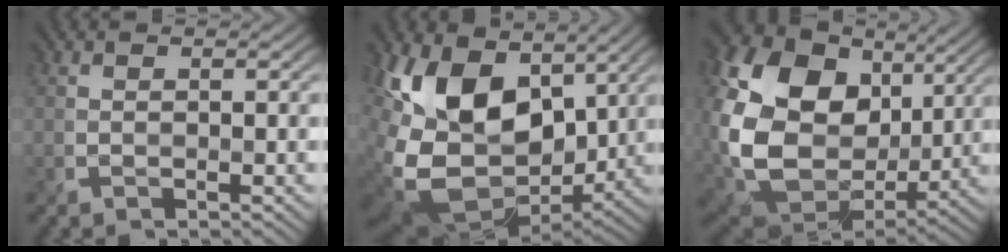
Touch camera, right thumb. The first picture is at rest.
{"total": 17.9, "force": [1.6, 12.2, 13.0], "torque": [-0.285, -0.021, 0.038]}
{"total": 22.2, "force": [4.9, 17.3, 13.1], "torque": [-0.363, -0.001, 0.127]}